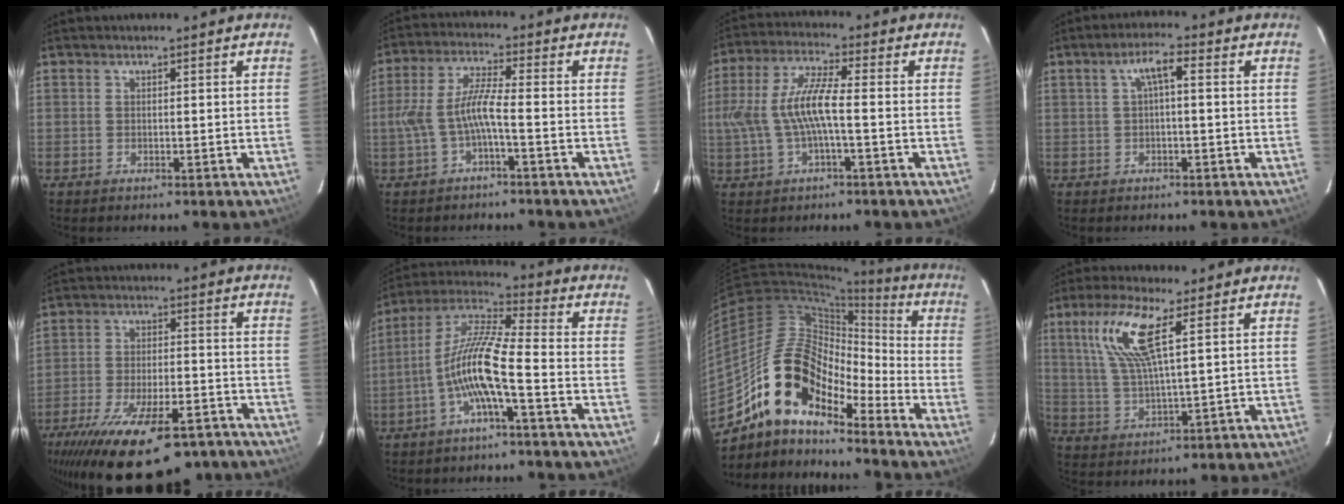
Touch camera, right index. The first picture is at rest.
{"total": 6.4, "force": [-2.4, 0.6, 6.0], "torque": [-0.138, 0.009, -0.039]}
{"total": 9.5, "force": [-1.2, 2.2, 9.2], "torque": [-0.194, 0.006, -0.017]}
{"total": 3.6, "force": [0.3, 0.8, 3.5], "torque": [-0.068, 0.013, 0.009]}
{"total": 23.7, "force": [-16.8, 8.4, 14.4], "torque": [-0.272, -0.045, -0.246]}
{"total": 10.7, "force": [-3.9, 1.0, 9.9], "torque": [-0.208, 0.011, -0.079]}
{"total": 16.6, "force": [-12.4, 6.7, 8.8], "torque": [-0.154, 0.009, -0.242]}
{"total": 11.1, "force": [4.8, 2.4, 9.6], "torque": [-0.200, 0.009, 0.102]}